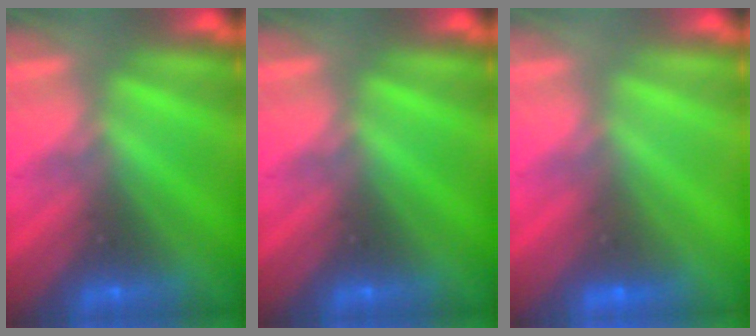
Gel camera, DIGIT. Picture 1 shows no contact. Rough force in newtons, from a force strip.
{"total": 0.0}
{"total": 1.9}